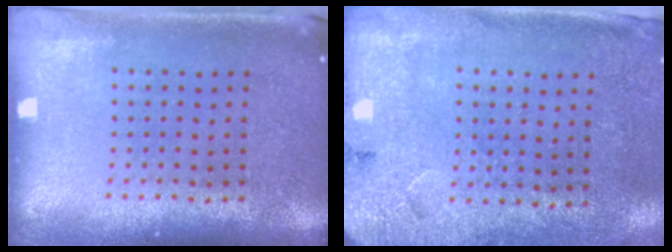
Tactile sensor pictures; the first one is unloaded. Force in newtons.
{"total": 2.7, "press": 2.2, "slide": 1.6}